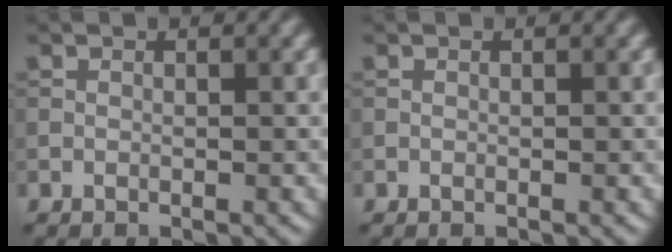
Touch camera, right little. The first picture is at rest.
{"total": 0.0}